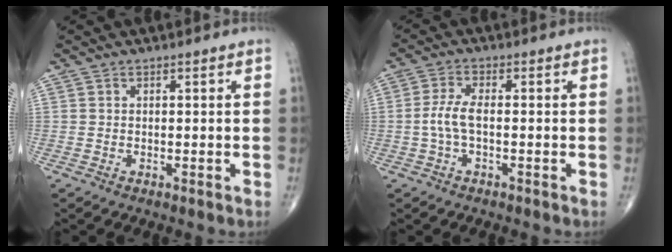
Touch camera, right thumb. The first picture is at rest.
{"total": 4.3, "force": [-0.7, 1.5, 4.0], "torque": [-0.097, 0.008, -0.019]}